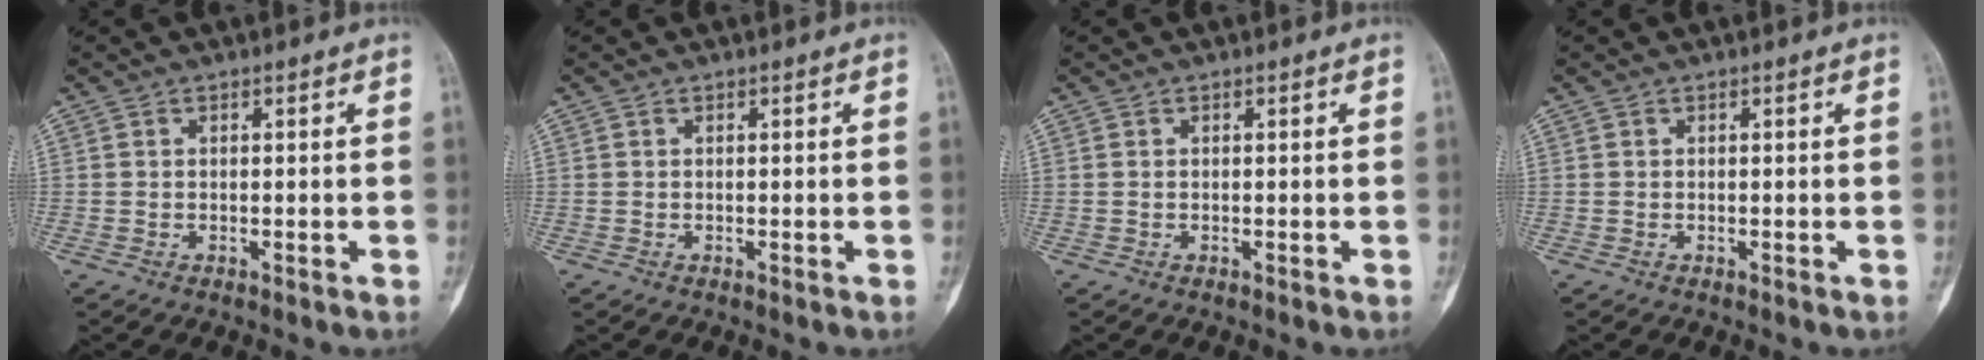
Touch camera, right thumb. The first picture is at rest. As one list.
[{"total": 0.0}, {"total": 0.0}, {"total": 0.0}]